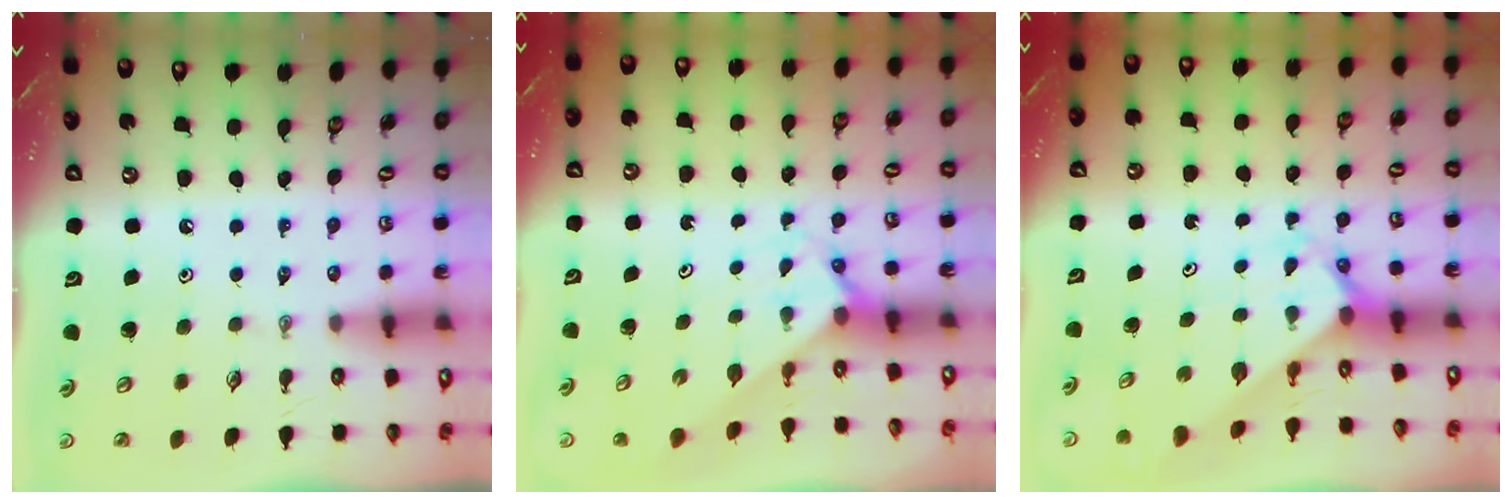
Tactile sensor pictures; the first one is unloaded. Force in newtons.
{"total": 2.6, "press": 2.6, "slide": 0.3}
{"total": 1.9, "press": 1.9, "slide": 0.1}